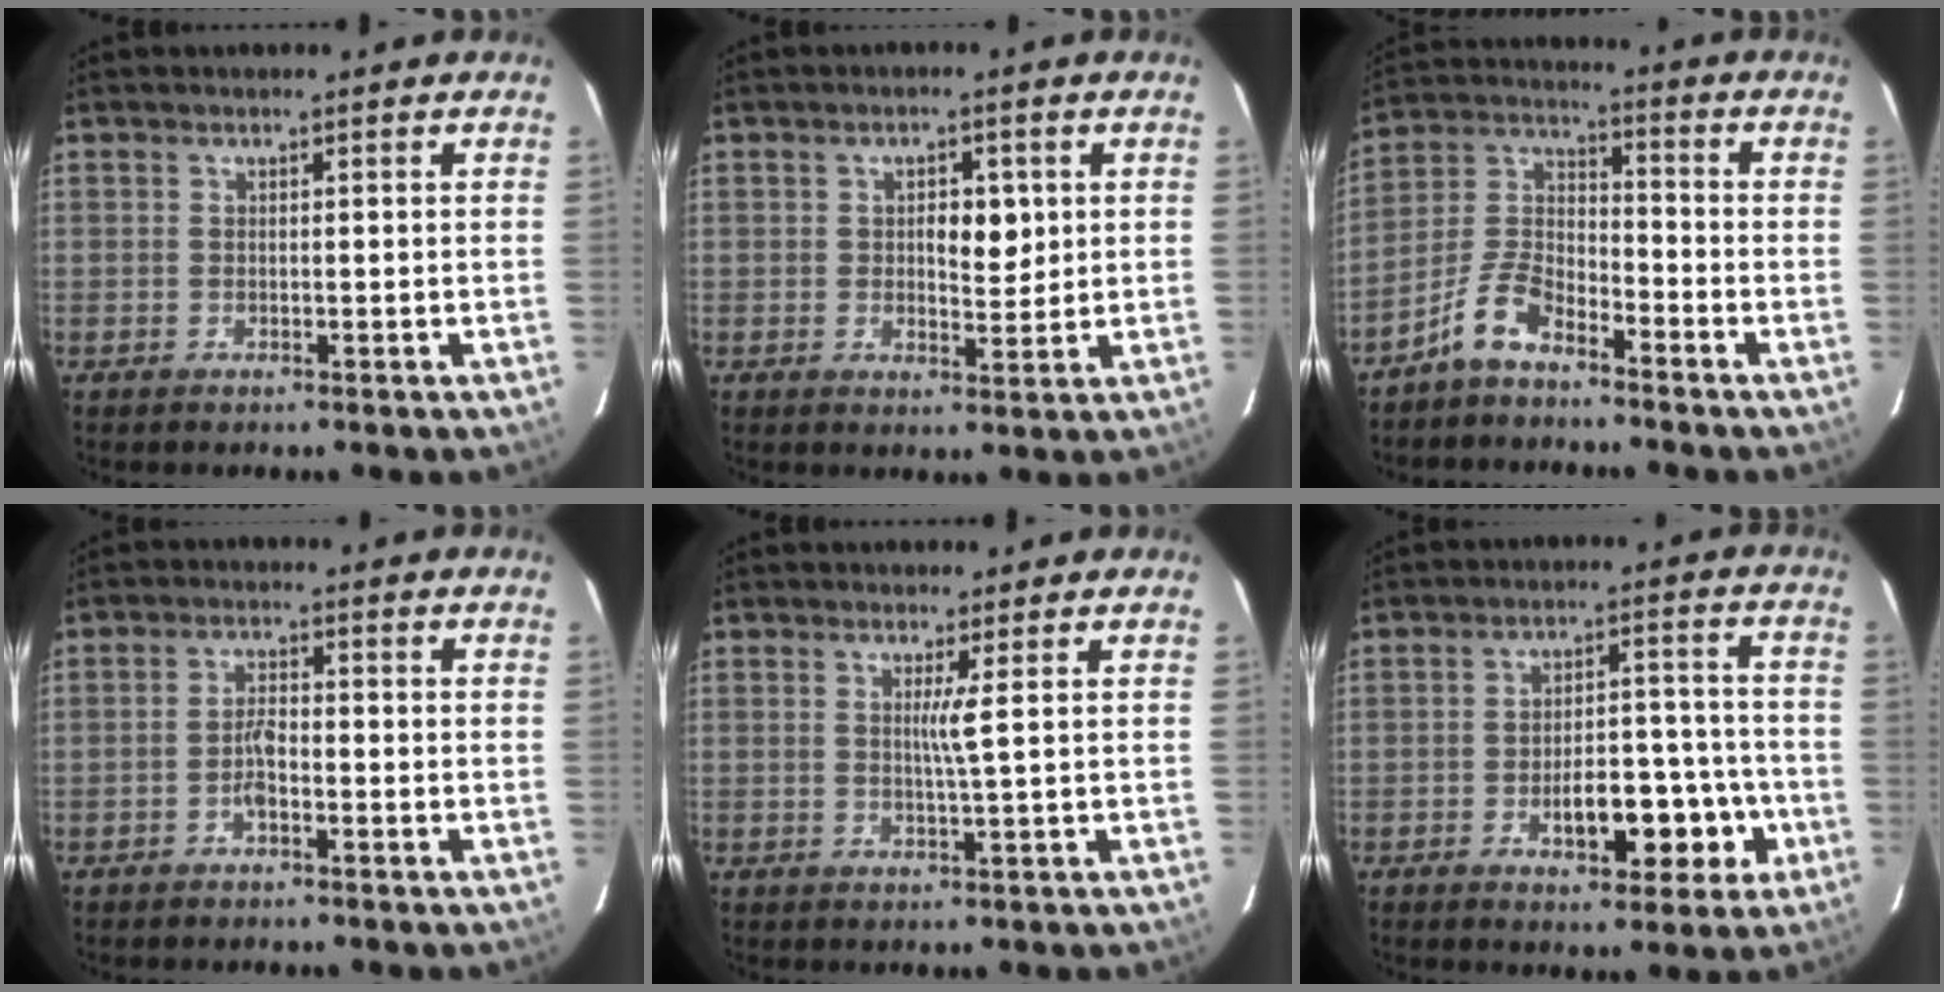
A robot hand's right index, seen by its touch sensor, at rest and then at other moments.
{"total": 4.4, "force": [0.9, 2.1, 3.8], "torque": [-0.053, 0.001, 0.016]}
{"total": 7.3, "force": [-5.6, 2.7, 3.8], "torque": [-0.092, 0.010, -0.115]}
{"total": 2.8, "force": [-1.2, 0.8, 2.3], "torque": [-0.045, 0.004, -0.024]}
{"total": 2.1, "force": [0.6, -0.9, 1.9], "torque": [-0.036, -0.008, 0.011]}
{"total": 9.9, "force": [-3.7, 4.4, 8.1], "torque": [-0.113, 0.028, -0.047]}